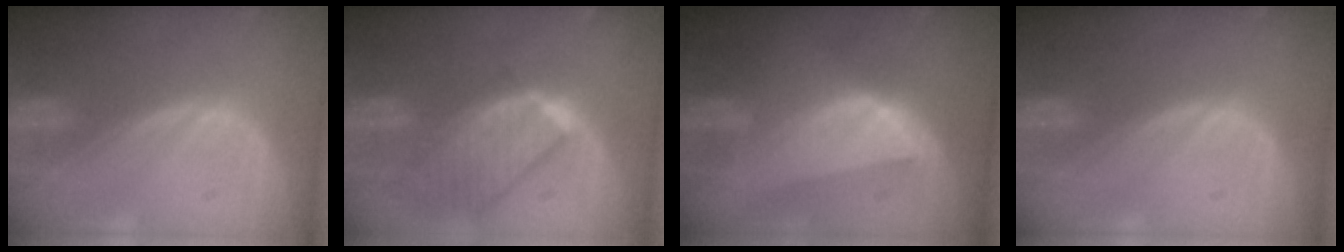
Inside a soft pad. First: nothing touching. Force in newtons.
{"total": 9.9, "press": 8.6, "slide": 4.8}
{"total": 7.7, "press": 7.0, "slide": 3.1}
{"total": 0.0}